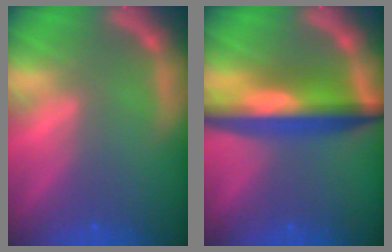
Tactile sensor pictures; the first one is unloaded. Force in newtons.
{"total": 8.5}